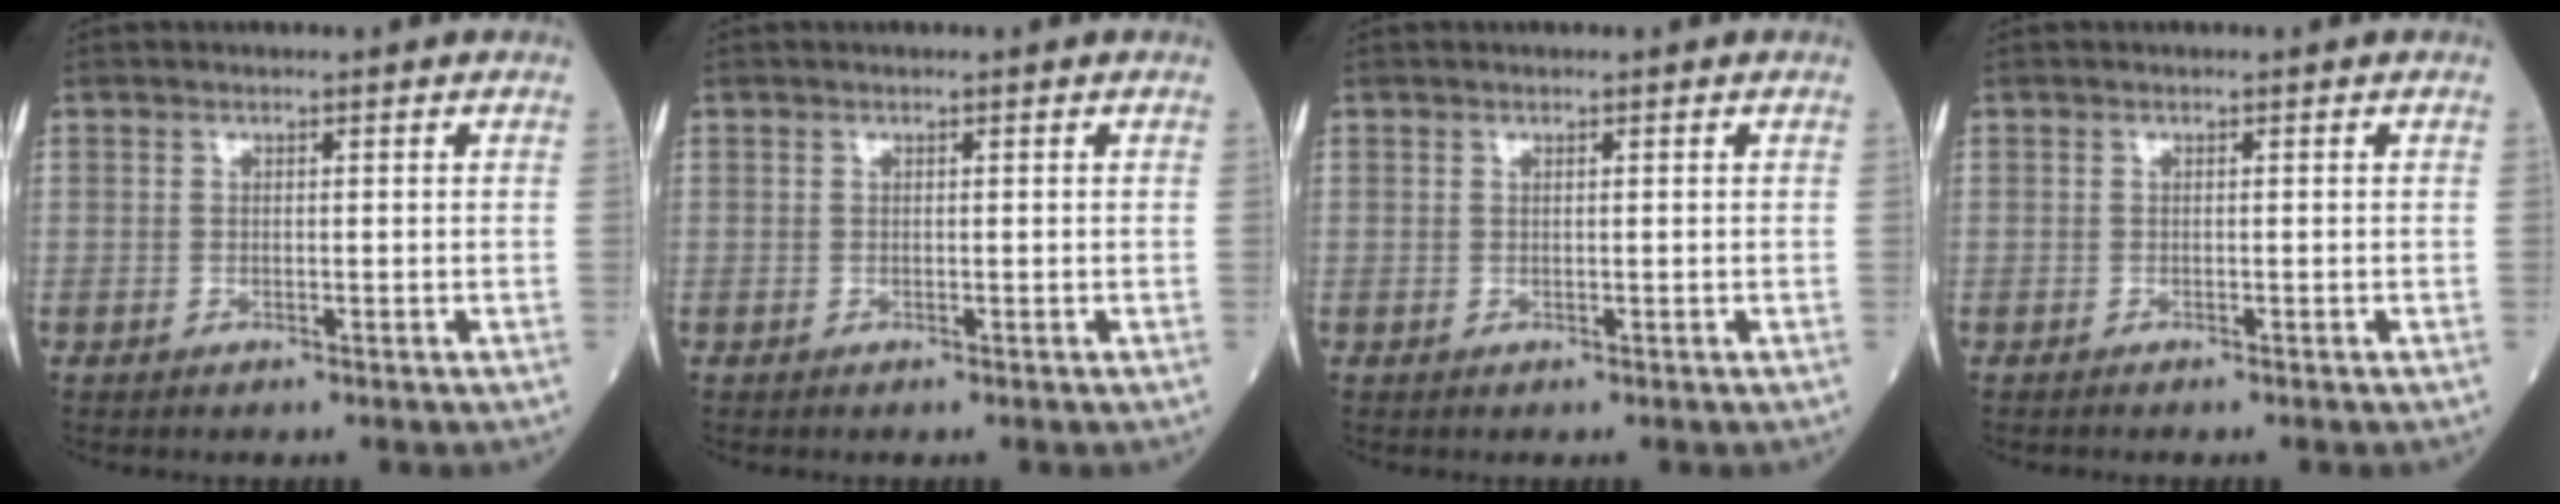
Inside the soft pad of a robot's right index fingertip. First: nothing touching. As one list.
[{"total": 0.0}, {"total": 0.0}, {"total": 0.7, "force": [-0.6, 0.0, 0.2], "torque": [0.002, 0.001, -0.011]}]